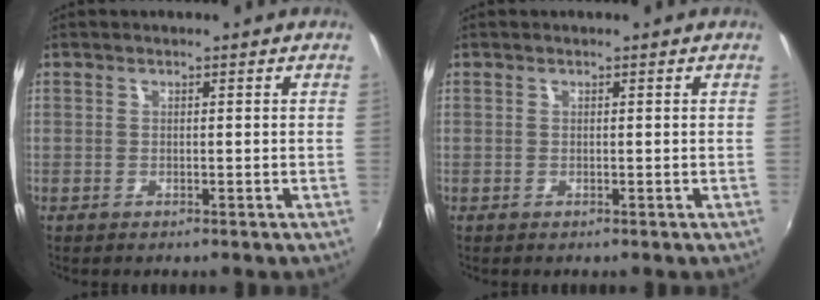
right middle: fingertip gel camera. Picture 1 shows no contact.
{"total": 0.0}